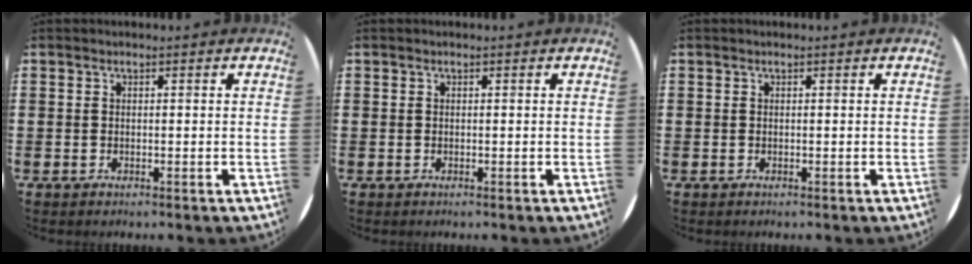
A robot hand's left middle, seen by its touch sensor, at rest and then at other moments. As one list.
[{"total": 0.0}, {"total": 0.0}]